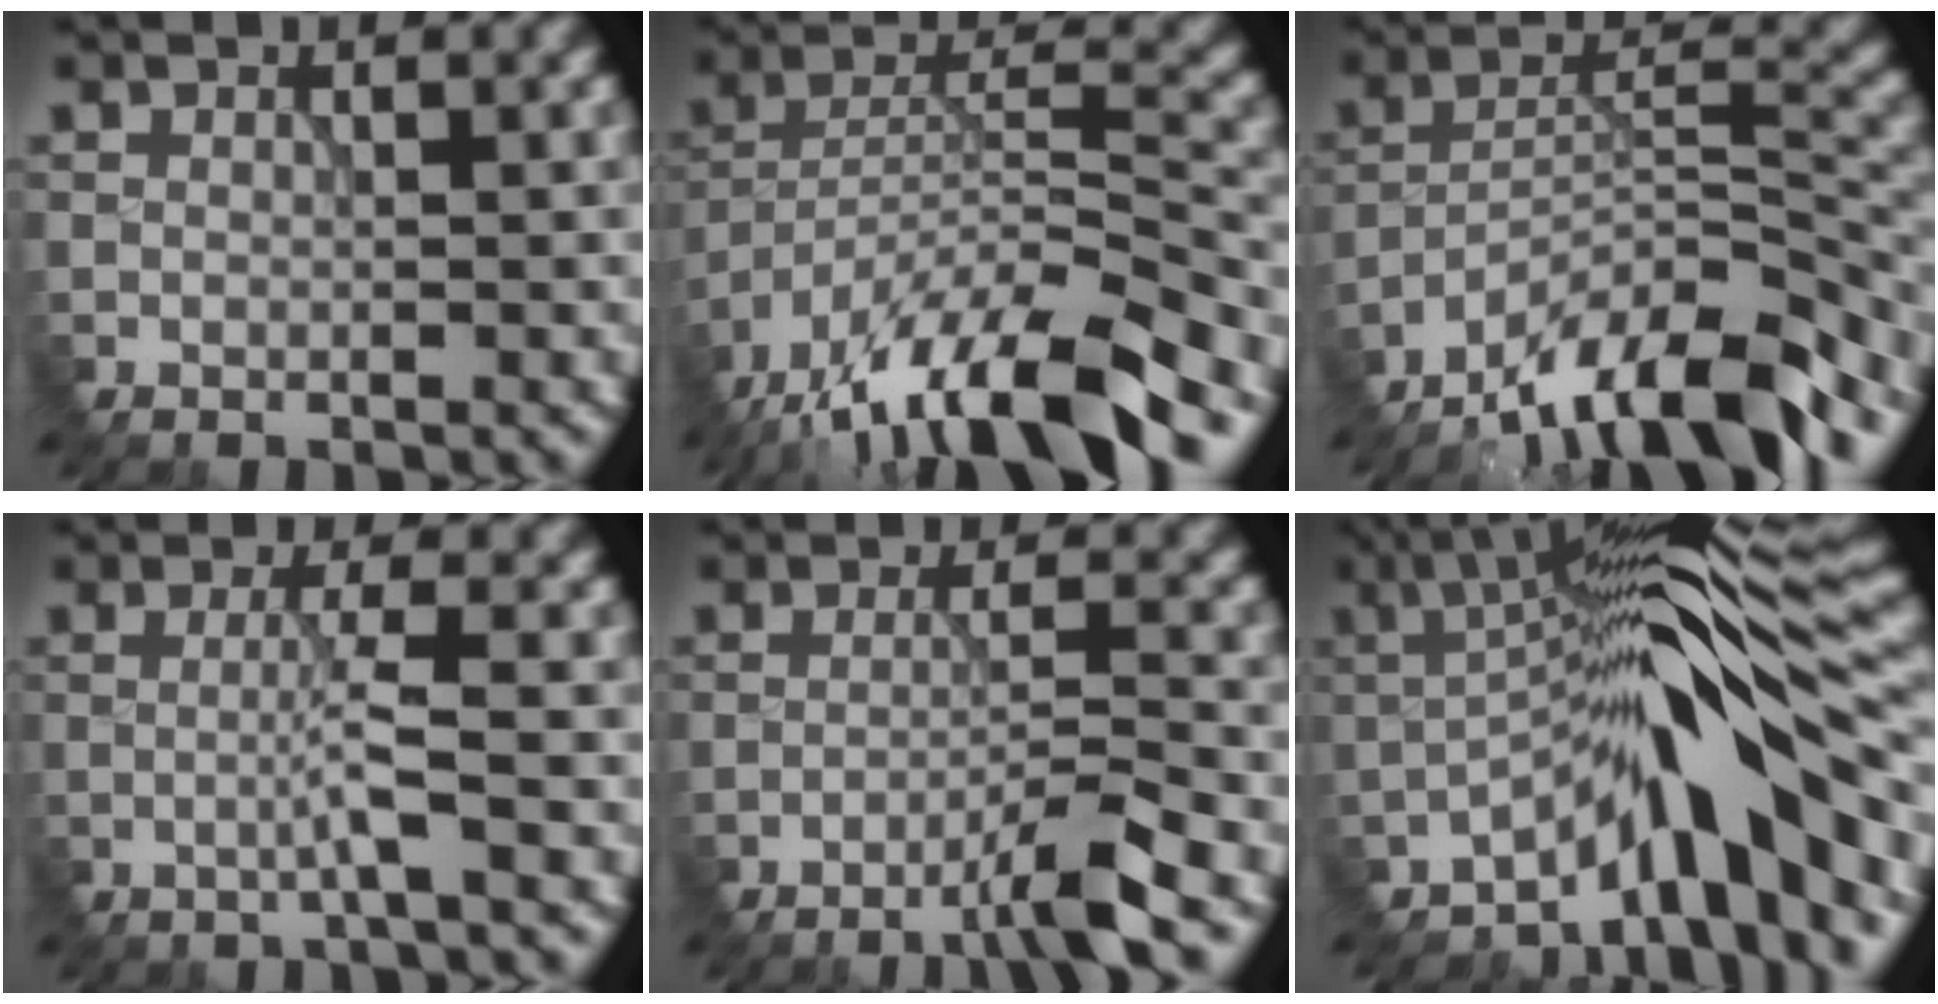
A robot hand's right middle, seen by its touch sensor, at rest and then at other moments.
{"total": 15.4, "force": [-12.0, 3.8, 8.9], "torque": [-0.175, 0.011, -0.199]}
{"total": 12.3, "force": [-9.8, 2.7, 7.0], "torque": [-0.119, 0.017, -0.175]}
{"total": 2.5, "force": [-0.6, 0.0, 2.5], "torque": [-0.052, -0.003, -0.015]}
{"total": 4.0, "force": [-2.5, -0.1, 3.1], "torque": [-0.046, 0.011, -0.060]}
{"total": 10.4, "force": [-4.4, 2.3, 9.1], "torque": [-0.117, 0.025, -0.083]}